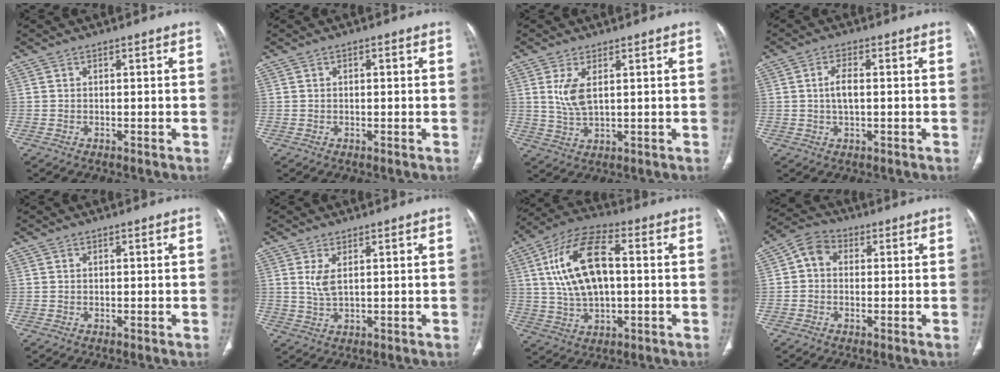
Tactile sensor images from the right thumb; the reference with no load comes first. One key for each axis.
{"total": 0.8, "fx": 0.1, "fy": 0.4, "fz": 0.7, "tx": -0.008, "ty": 0.001, "tz": 0.001}
{"total": 5.2, "fx": 1.6, "fy": 2.2, "fz": 4.5, "tx": -0.098, "ty": -0.012, "tz": 0.041}
{"total": 3.8, "fx": 0.2, "fy": 1.6, "fz": 3.5, "tx": -0.073, "ty": 0.002, "tz": 0.001}
{"total": 0.0}
{"total": 3.2, "fx": 1.1, "fy": 1.1, "fz": 2.8, "tx": -0.063, "ty": -0.008, "tz": 0.031}
{"total": 16.0, "fx": 2.3, "fy": 8.0, "fz": 13.7, "tx": -0.257, "ty": 0.019, "tz": 0.039}
{"total": 5.2, "fx": 0.5, "fy": 4.1, "fz": 3.1, "tx": -0.039, "ty": 0.017, "tz": -0.004}